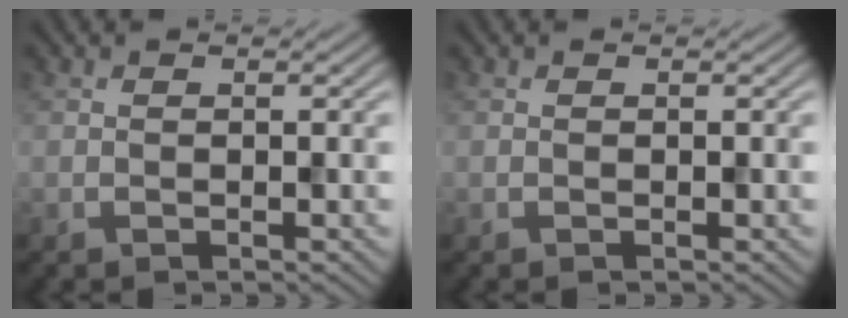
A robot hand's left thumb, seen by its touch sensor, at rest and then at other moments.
{"total": 0.0}